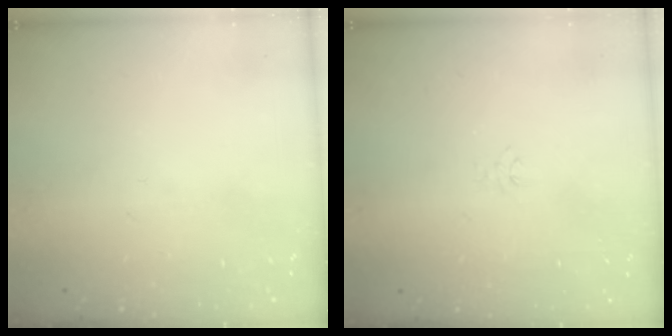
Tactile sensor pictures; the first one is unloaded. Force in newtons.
{"total": 2.6, "press": 2.6, "slide": 0.3}